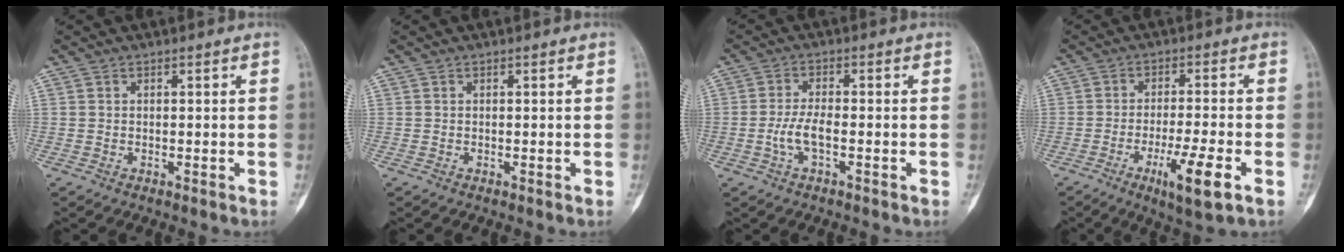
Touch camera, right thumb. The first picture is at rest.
{"total": 0.0}
{"total": 4.3, "force": [-1.3, 1.5, 3.8], "torque": [-0.086, 0.011, -0.028]}
{"total": 9.1, "force": [-3.9, 1.2, 8.1], "torque": [-0.148, 0.000, -0.061]}